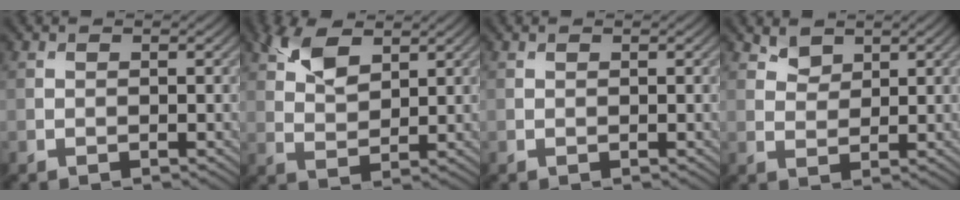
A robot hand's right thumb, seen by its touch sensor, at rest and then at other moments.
{"total": 5.8, "force": [3.3, 2.9, 3.8], "torque": [-0.087, 0.004, 0.066]}
{"total": 0.0}
{"total": 2.2, "force": [1.7, 1.2, 0.7], "torque": [-0.017, -0.005, 0.035]}